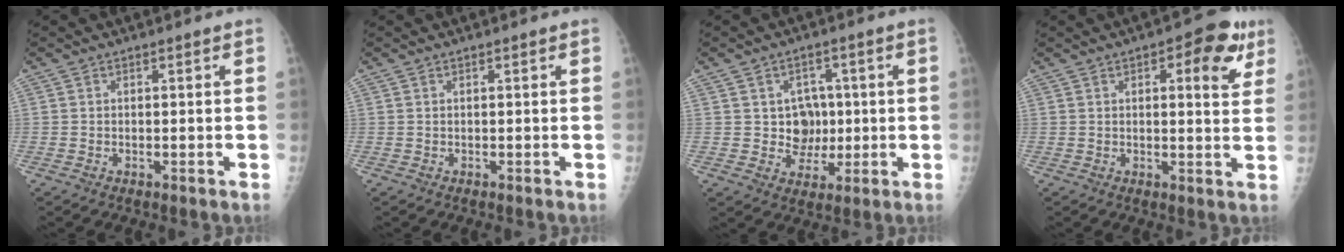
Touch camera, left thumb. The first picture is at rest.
{"total": 0.0}
{"total": 6.7, "force": [0.4, 6.0, 2.9], "torque": [0.000, 0.003, 0.010]}
{"total": 9.1, "force": [4.0, 3.6, 7.3], "torque": [-0.065, -0.010, 0.043]}